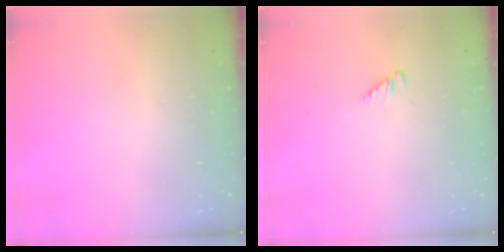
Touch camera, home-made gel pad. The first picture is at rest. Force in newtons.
{"total": 2.3, "press": 2.2, "slide": 0.4}